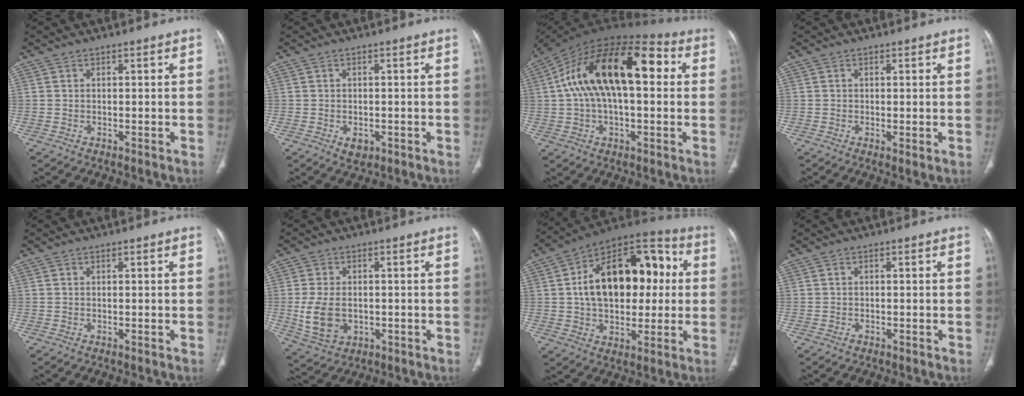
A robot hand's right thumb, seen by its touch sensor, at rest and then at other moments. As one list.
[{"total": 2.5, "force": [-0.8, 1.7, 1.5], "torque": [-0.014, -0.001, -0.006]}, {"total": 22.9, "force": [4.0, 11.4, 19.5], "torque": [-0.332, 0.046, 0.053]}, {"total": 1.3, "force": [0.0, 0.3, 1.3], "torque": [-0.026, -0.008, -0.002]}, {"total": 0.0}, {"total": 8.7, "force": [-0.9, 6.0, 6.2], "torque": [-0.117, -0.003, -0.005]}, {"total": 24.1, "force": [2.8, 14.7, 18.8], "torque": [-0.261, 0.032, 0.040]}, {"total": 0.6, "force": [-0.2, 0.4, 0.3], "torque": [-0.001, 0.001, -0.005]}]